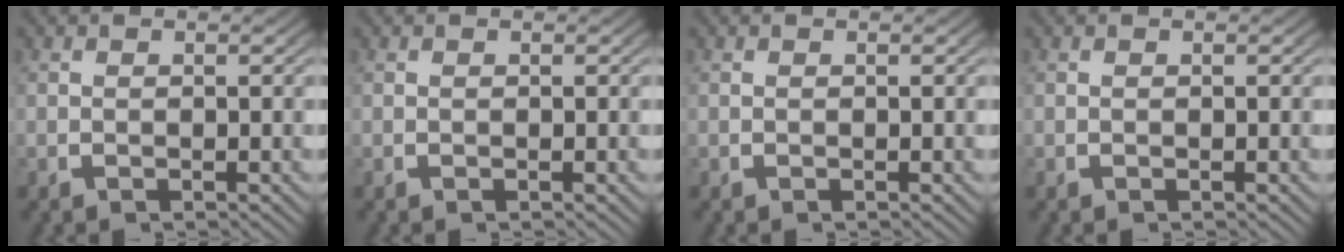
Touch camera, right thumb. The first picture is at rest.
{"total": 0.0}
{"total": 0.0}
{"total": 0.0}